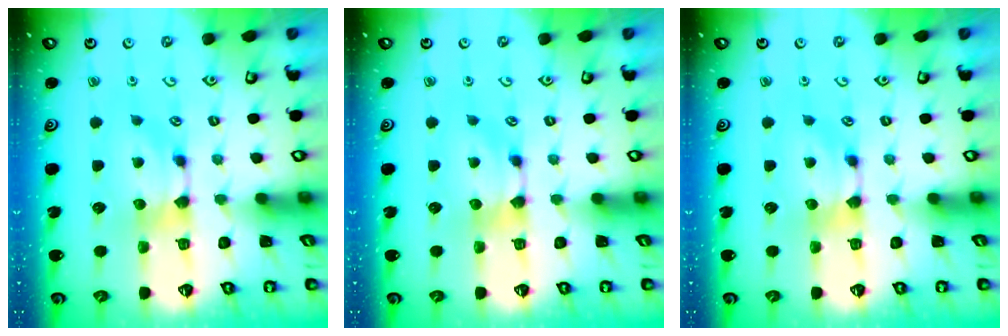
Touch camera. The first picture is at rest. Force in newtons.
{"total": 0.0}
{"total": 0.0}